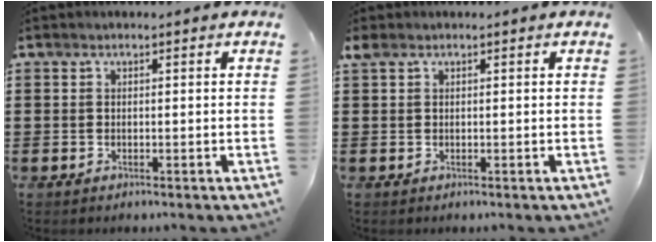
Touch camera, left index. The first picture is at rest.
{"total": 0.7, "force": [0.3, 0.3, 0.5], "torque": [-0.011, 0.004, 0.005]}